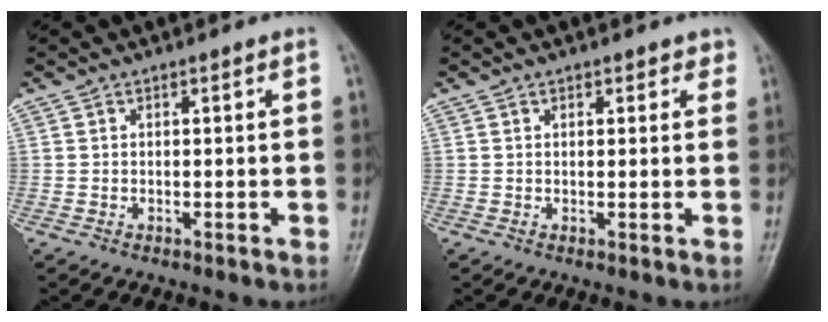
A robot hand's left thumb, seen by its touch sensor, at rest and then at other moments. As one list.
[{"total": 1.9, "force": [1.3, 1.2, 0.7], "torque": [0.012, -0.004, 0.011]}]